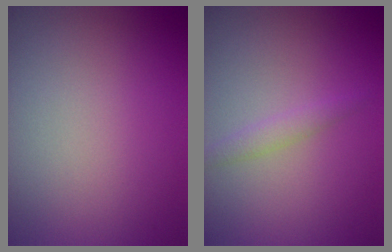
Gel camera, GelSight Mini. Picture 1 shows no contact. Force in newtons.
{"total": 1.2, "press": 1.2, "slide": 0.1}